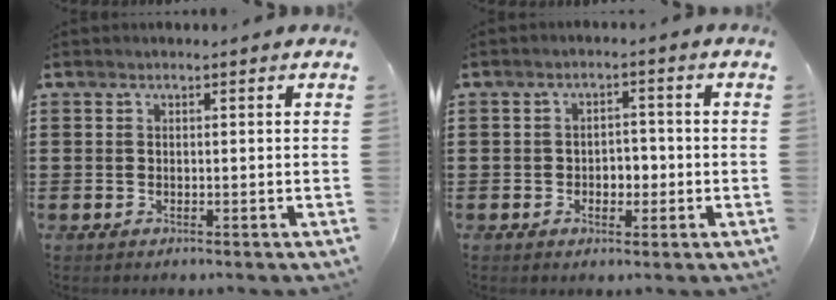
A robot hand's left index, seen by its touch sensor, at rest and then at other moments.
{"total": 2.7, "force": [-0.9, 2.0, 1.6], "torque": [-0.038, 0.006, -0.022]}